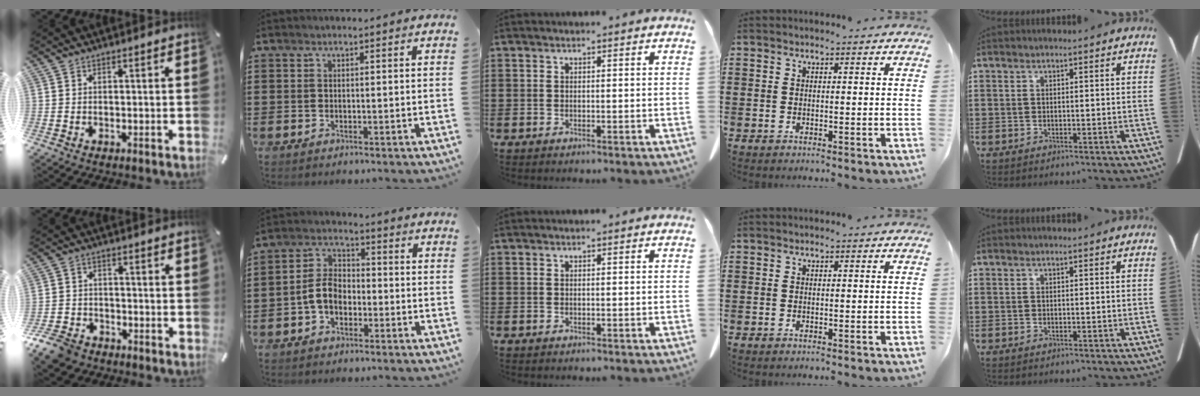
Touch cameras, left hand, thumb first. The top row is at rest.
{"thumb": {"total": 6.8, "force": [-5.3, 3.9, 2.0], "torque": [-0.045, 0.028, -0.103]}, "index": {"total": 5.7, "force": [-2.0, 3.8, 3.8], "torque": [-0.090, 0.009, -0.044]}}